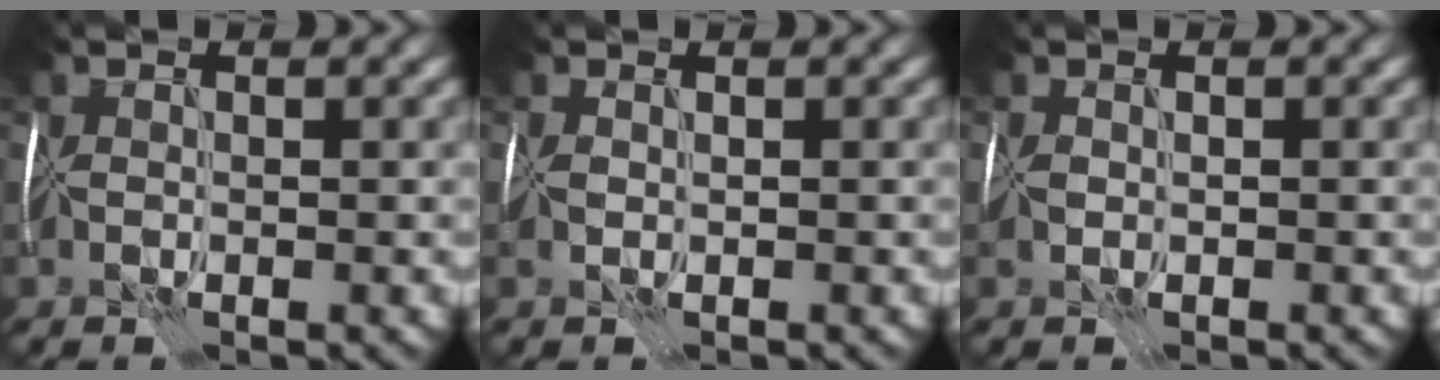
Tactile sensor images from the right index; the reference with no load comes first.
{"total": 1.0, "force": [0.0, 0.7, 0.8], "torque": [-0.019, 0.004, -0.001]}
{"total": 1.3, "force": [-0.3, 0.8, 1.0], "torque": [-0.022, -0.002, -0.007]}